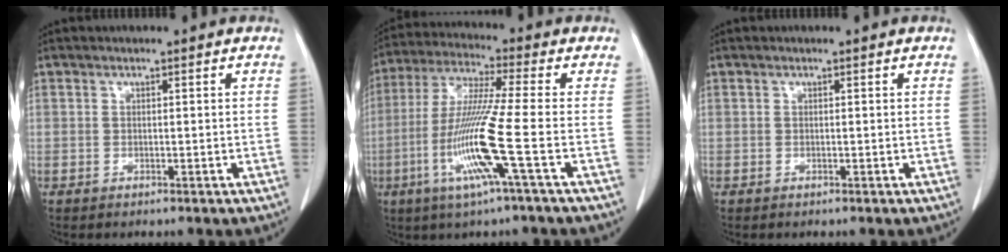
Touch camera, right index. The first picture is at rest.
{"total": 12.6, "force": [-3.9, -1.6, 11.9], "torque": [-0.245, -0.017, -0.084]}
{"total": 0.0}